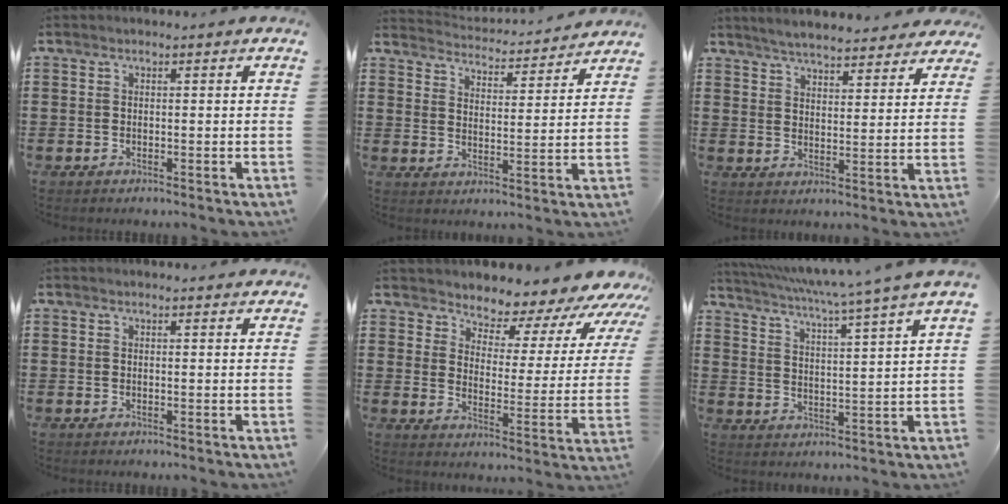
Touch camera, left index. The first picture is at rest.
{"total": 3.7, "force": [3.7, -0.3, 0.1], "torque": [-0.024, -0.034, 0.057]}
{"total": 4.6, "force": [4.5, 0.1, 0.8], "torque": [-0.036, -0.022, 0.079]}
{"total": 0.5, "force": [0.4, 0.0, 0.4], "torque": [-0.008, 0.000, 0.007]}
{"total": 4.5, "force": [4.3, 1.4, 0.2], "torque": [-0.028, -0.048, 0.067]}
{"total": 4.8, "force": [3.8, -1.8, 2.3], "torque": [-0.062, -0.042, 0.056]}